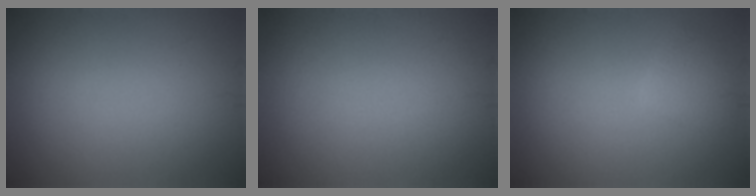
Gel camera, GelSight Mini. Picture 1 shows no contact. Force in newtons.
{"total": 0.0}
{"total": 1.7, "press": 1.7, "slide": 0.2}